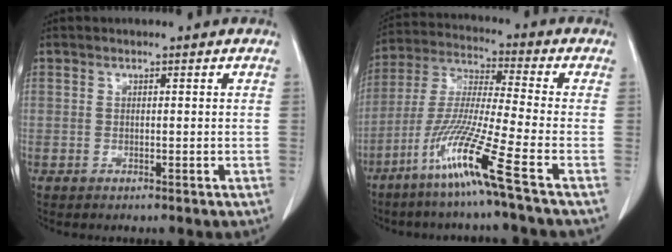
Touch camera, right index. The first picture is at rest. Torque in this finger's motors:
{"motor_torque": [1.24, -0.90, 0.66, 0.21]}